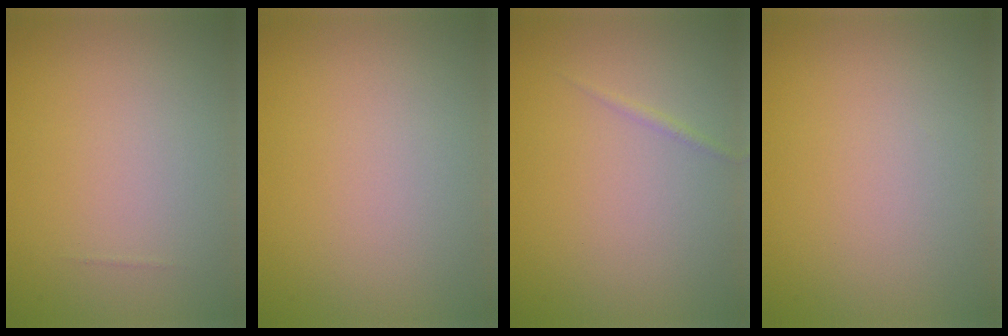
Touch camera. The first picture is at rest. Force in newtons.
{"total": 0.0}
{"total": 0.6, "press": 0.6, "slide": 0.1}
{"total": 0.0}